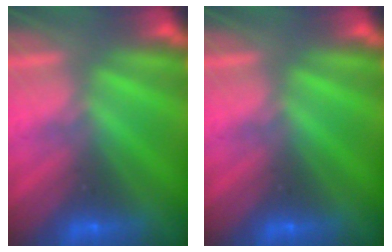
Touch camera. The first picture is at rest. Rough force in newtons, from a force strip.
{"total": 0.0}